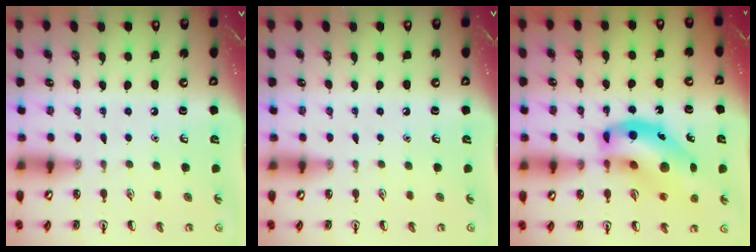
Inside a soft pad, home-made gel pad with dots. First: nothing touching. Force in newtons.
{"total": 0.0}
{"total": 18.2, "press": 17.8, "slide": 3.7}